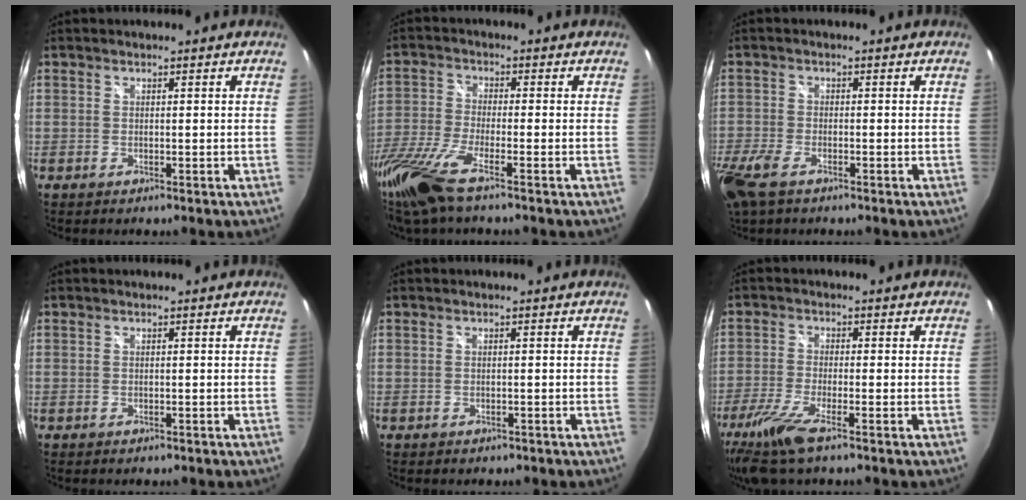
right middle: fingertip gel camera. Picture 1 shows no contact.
{"total": 12.8, "force": [-9.1, 1.8, 8.8], "torque": [-0.206, -0.043, -0.180]}
{"total": 8.7, "force": [-5.5, 3.8, 5.6], "torque": [-0.148, -0.028, -0.110]}
{"total": 0.6, "force": [-0.5, 0.3, 0.1], "torque": [-0.004, -0.002, -0.008]}
{"total": 1.2, "force": [-0.7, 0.9, 0.2], "torque": [-0.006, -0.002, -0.009]}
{"total": 9.0, "force": [-6.2, 0.8, 6.5], "torque": [-0.152, -0.036, -0.120]}